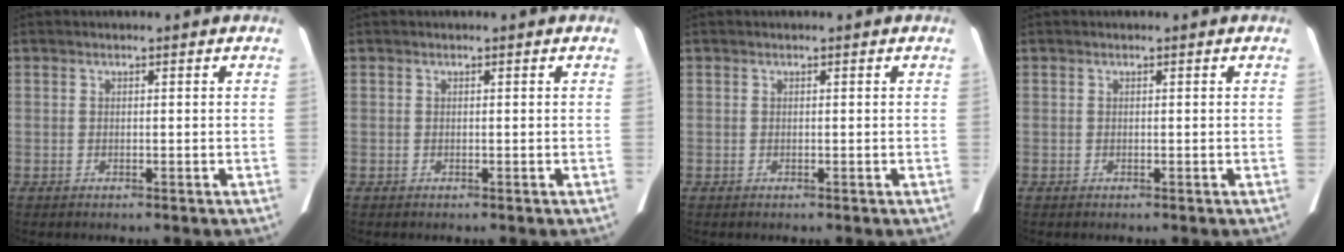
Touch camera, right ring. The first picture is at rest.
{"total": 0.0}
{"total": 0.0}
{"total": 0.0}